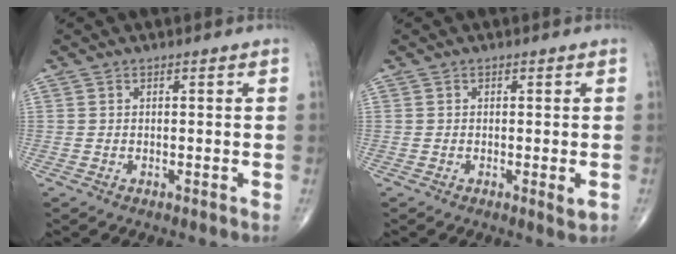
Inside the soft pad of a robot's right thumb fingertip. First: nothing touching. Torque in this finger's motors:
{"motor_torque": [0.12, 0.37, -0.07, -0.03, 0.05]}